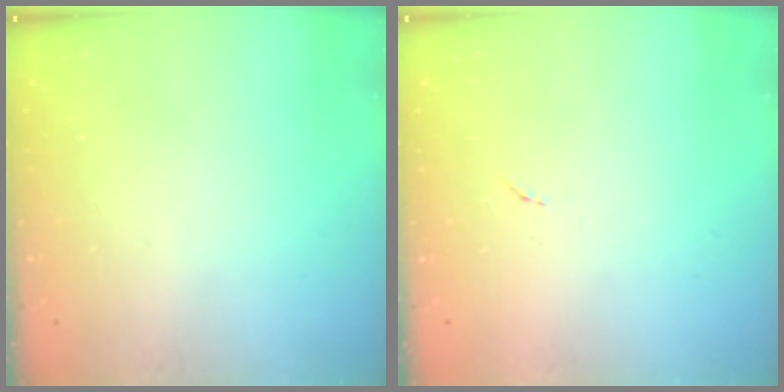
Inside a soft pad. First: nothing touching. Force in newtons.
{"total": 3.3, "press": 3.3, "slide": 0.1}